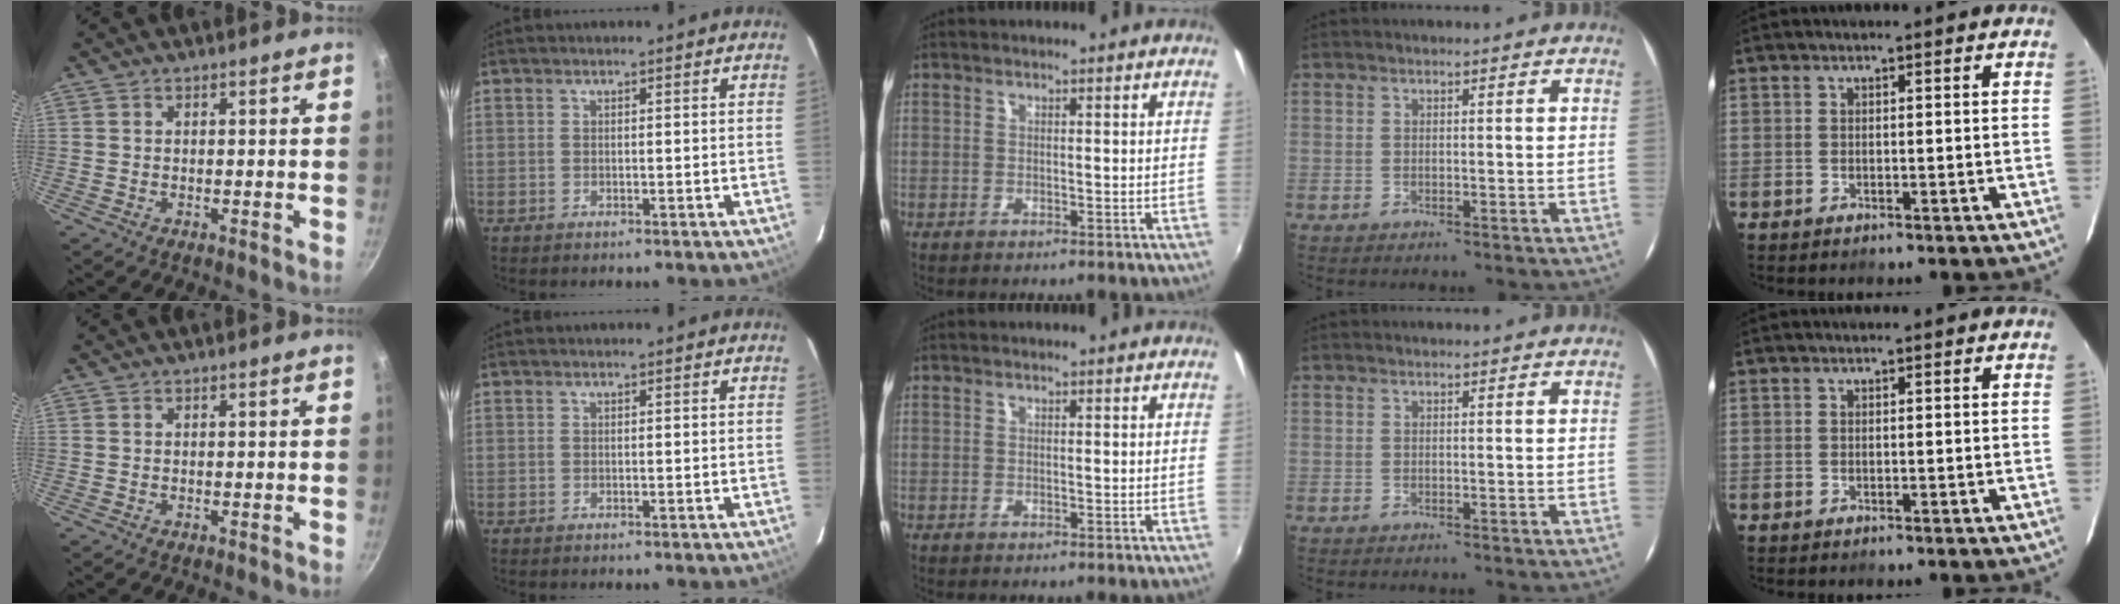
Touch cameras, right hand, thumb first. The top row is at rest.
{}